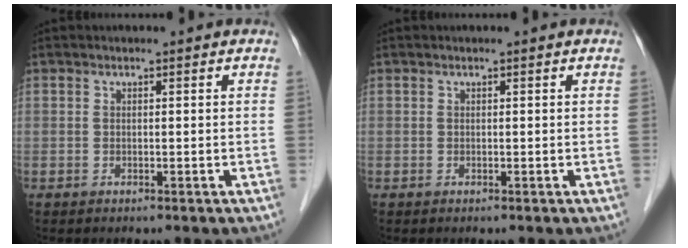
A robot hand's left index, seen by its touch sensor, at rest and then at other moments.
{"total": 0.0}